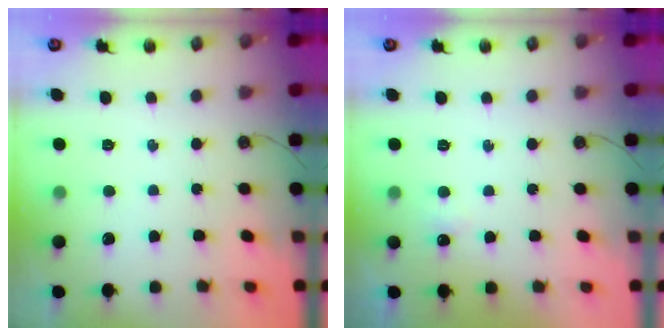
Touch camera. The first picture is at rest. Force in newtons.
{"total": 2.8, "press": 2.7, "slide": 0.6}